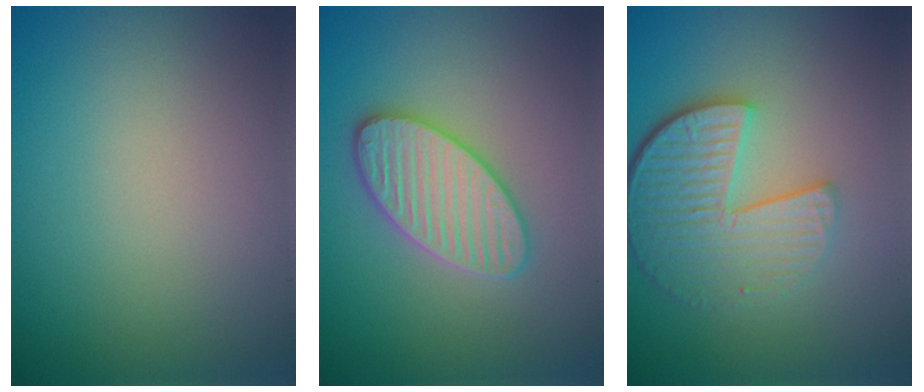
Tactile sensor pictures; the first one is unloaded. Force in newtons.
{"total": 4.4, "press": 4.3, "slide": 0.5}
{"total": 6.3, "press": 4.5, "slide": 4.5}